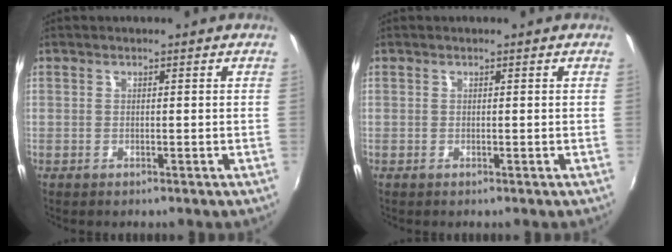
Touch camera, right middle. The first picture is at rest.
{"total": 0.0}